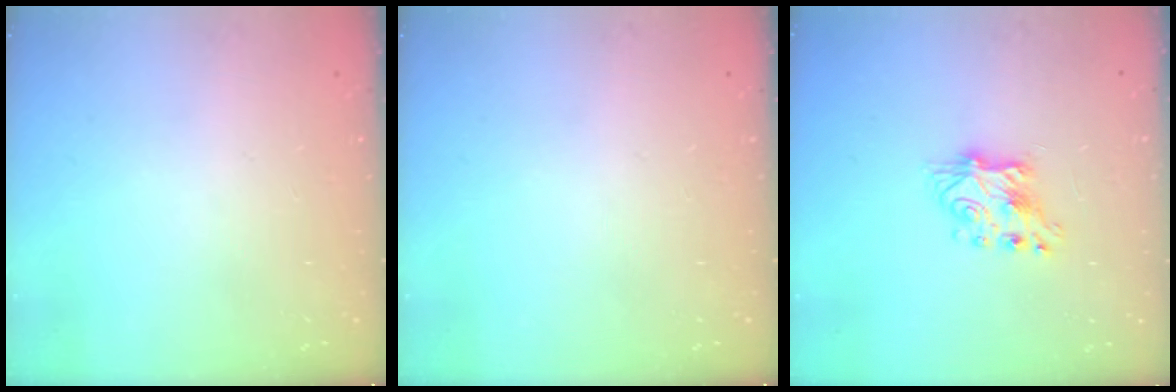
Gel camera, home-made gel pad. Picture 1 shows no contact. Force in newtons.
{"total": 0.0}
{"total": 7.6, "press": 7.6, "slide": 0.7}